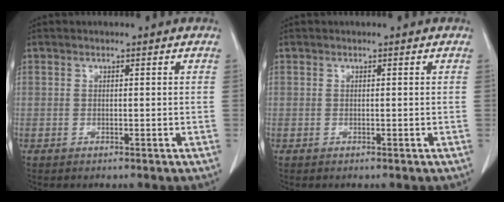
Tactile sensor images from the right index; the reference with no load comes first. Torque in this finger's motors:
{"motor_torque": [-0.02, 0.02, 0.00, 0.00]}